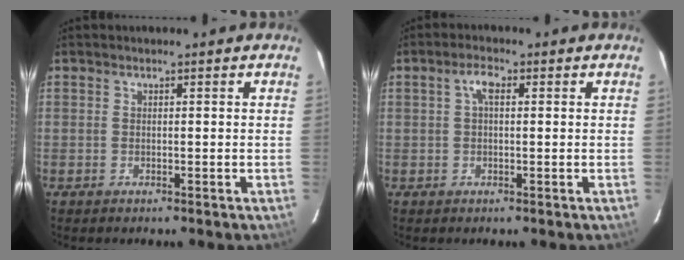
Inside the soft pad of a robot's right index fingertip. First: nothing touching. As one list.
[{"total": 2.6, "force": [0.6, 1.1, 2.3], "torque": [-0.047, 0.010, 0.011]}]